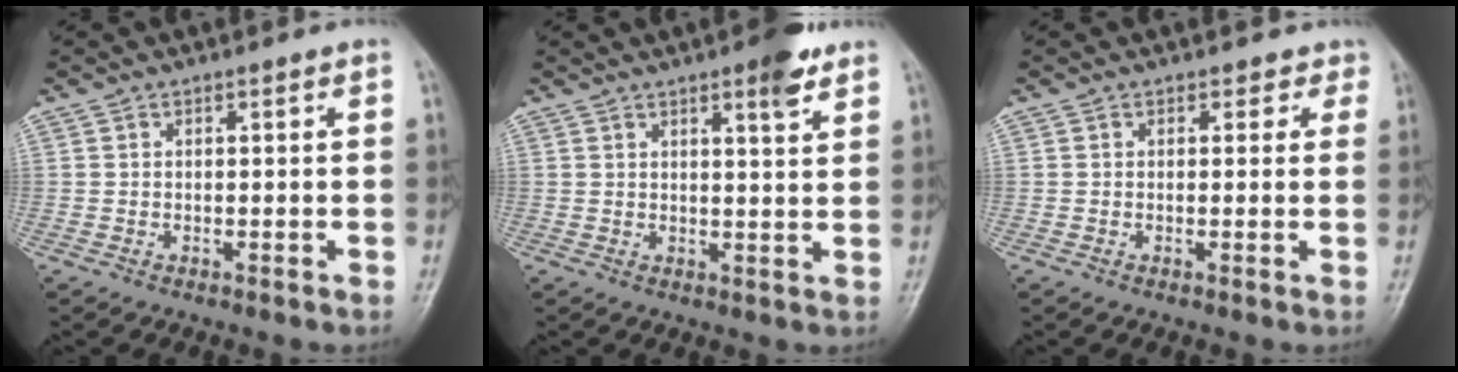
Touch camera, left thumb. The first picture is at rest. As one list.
[{"total": 5.3, "force": [3.4, 1.1, 3.9], "torque": [-0.049, -0.018, 0.042]}, {"total": 1.9, "force": [1.1, 1.4, 0.4], "torque": [0.021, -0.004, 0.002]}]